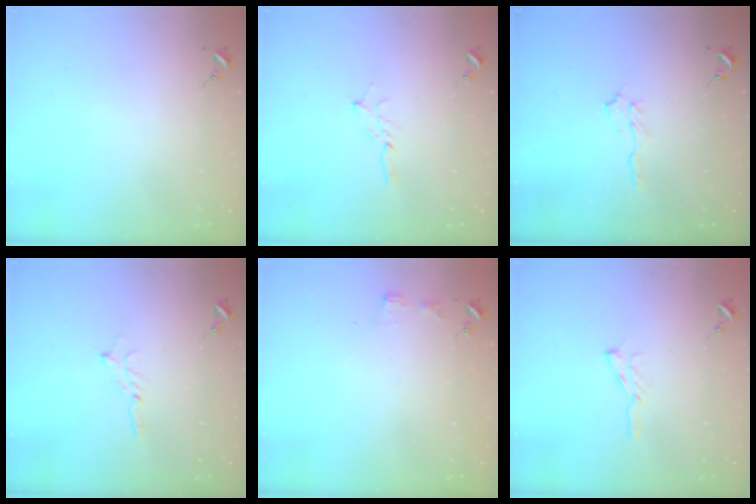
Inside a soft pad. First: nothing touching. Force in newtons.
{"total": 2.5, "press": 2.5, "slide": 0.2}
{"total": 5.8, "press": 5.7, "slide": 0.6}
{"total": 2.5, "press": 2.5, "slide": 0.2}
{"total": 3.4, "press": 3.3, "slide": 0.4}
{"total": 5.8, "press": 5.8, "slide": 0.6}